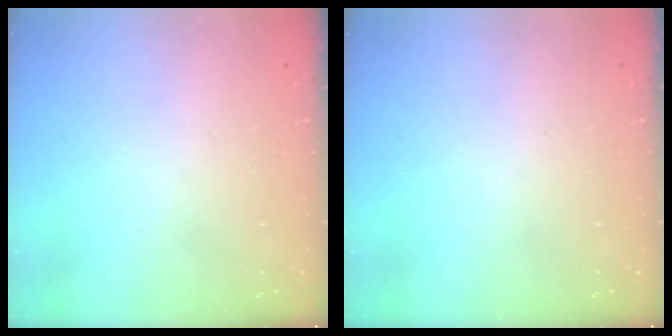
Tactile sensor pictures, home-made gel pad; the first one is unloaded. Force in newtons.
{"total": 0.0}